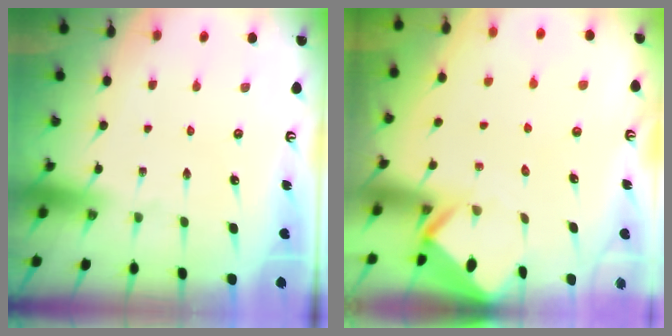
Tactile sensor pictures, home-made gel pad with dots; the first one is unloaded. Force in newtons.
{"total": 3.1, "press": 3.1, "slide": 0.3}